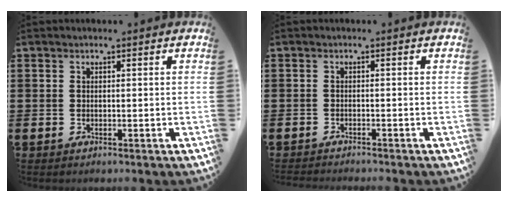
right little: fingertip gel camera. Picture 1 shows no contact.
{"total": 0.8, "force": [-0.8, -0.1, 0.0], "torque": [-0.001, -0.001, -0.017]}